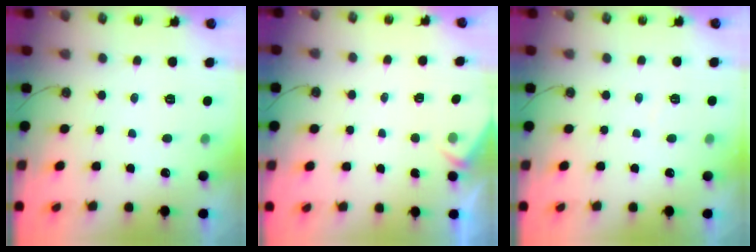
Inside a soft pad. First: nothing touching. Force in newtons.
{"total": 2.2, "press": 2.1, "slide": 0.4}
{"total": 2.9, "press": 2.8, "slide": 0.5}